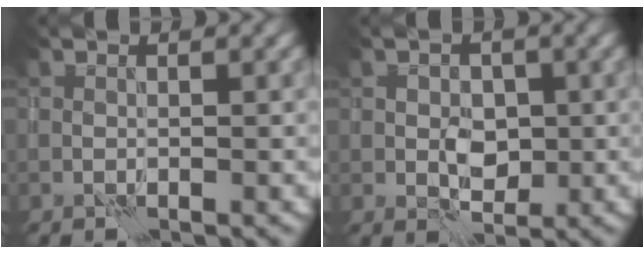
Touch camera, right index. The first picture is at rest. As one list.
[{"total": 2.5, "force": [0.0, 1.9, 1.5], "torque": [-0.019, -0.002, 0.002]}]